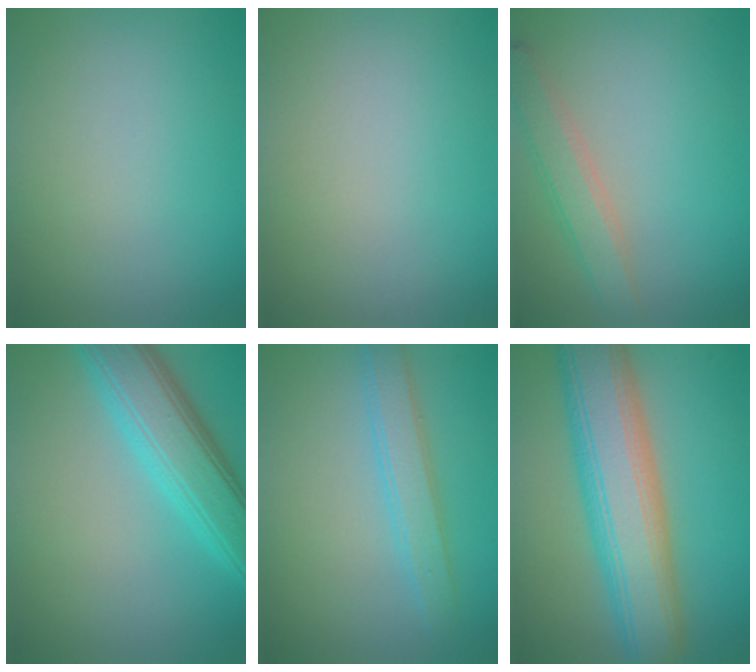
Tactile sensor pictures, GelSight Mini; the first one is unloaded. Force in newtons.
{"total": 0.0}
{"total": 2.9, "press": 2.9, "slide": 0.1}
{"total": 7.0, "press": 7.0, "slide": 0.2}
{"total": 3.0, "press": 3.0, "slide": 0.0}
{"total": 10.8, "press": 10.7, "slide": 0.8}